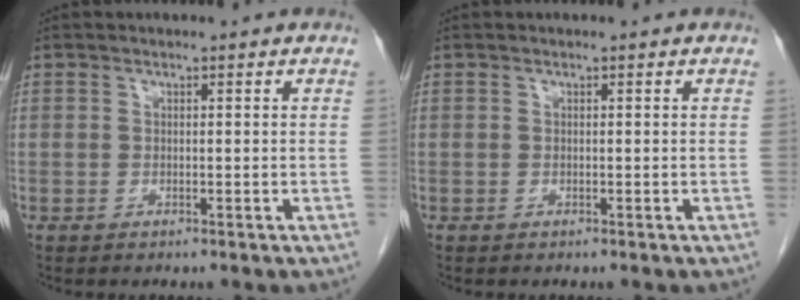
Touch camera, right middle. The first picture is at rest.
{"total": 0.0}